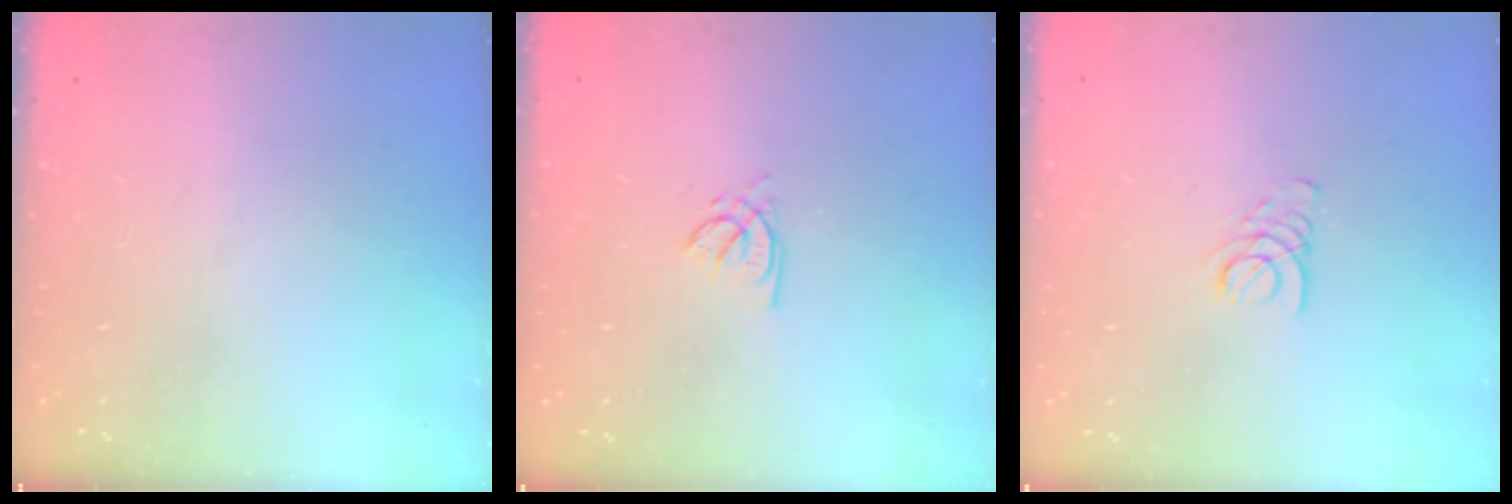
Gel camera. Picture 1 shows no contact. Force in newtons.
{"total": 1.5, "press": 1.5, "slide": 0.2}
{"total": 1.9, "press": 1.9, "slide": 0.2}